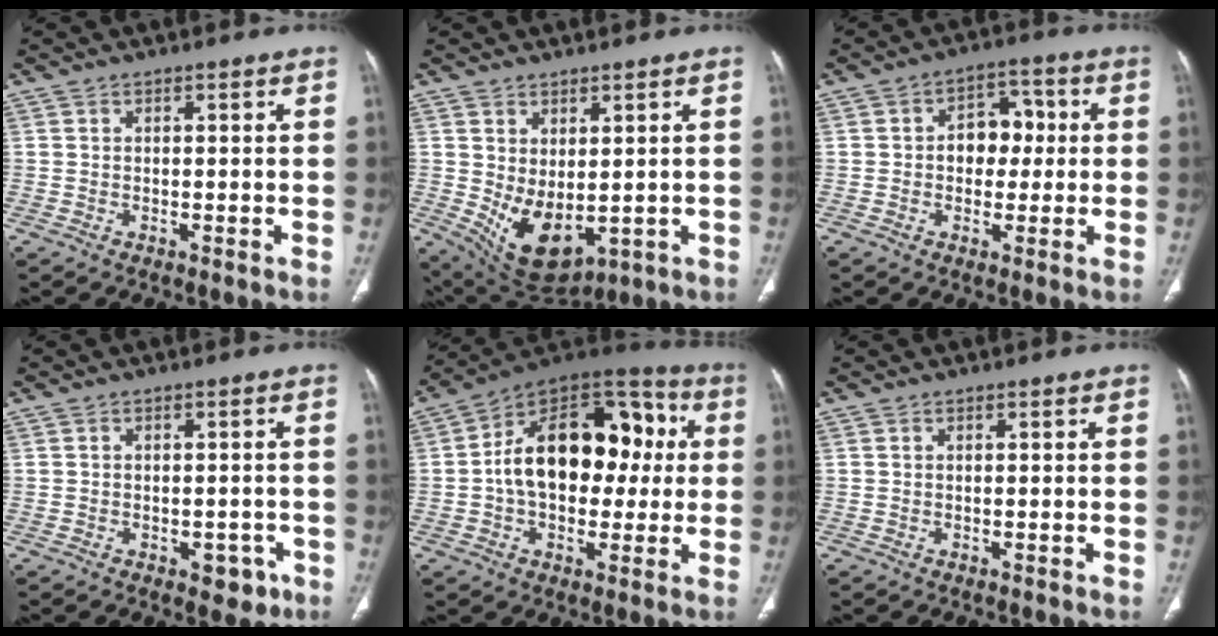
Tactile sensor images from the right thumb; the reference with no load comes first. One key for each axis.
{"total": 9.9, "fx": -0.4, "fy": 5.8, "fz": 8.0, "tx": -0.124, "ty": -0.014, "tz": 0.026}
{"total": 7.6, "fx": 0.4, "fy": 5.6, "fz": 5.2, "tx": -0.038, "ty": 0.021, "tz": 0.001}
{"total": 4.2, "fx": -2.0, "fy": 2.7, "fz": 2.5, "tx": -0.009, "ty": 0.009, "tz": -0.021}
{"total": 22.3, "fx": 1.6, "fy": 14.3, "fz": 17.1, "tx": -0.230, "ty": 0.042, "tz": 0.019}
{"total": 0.0}